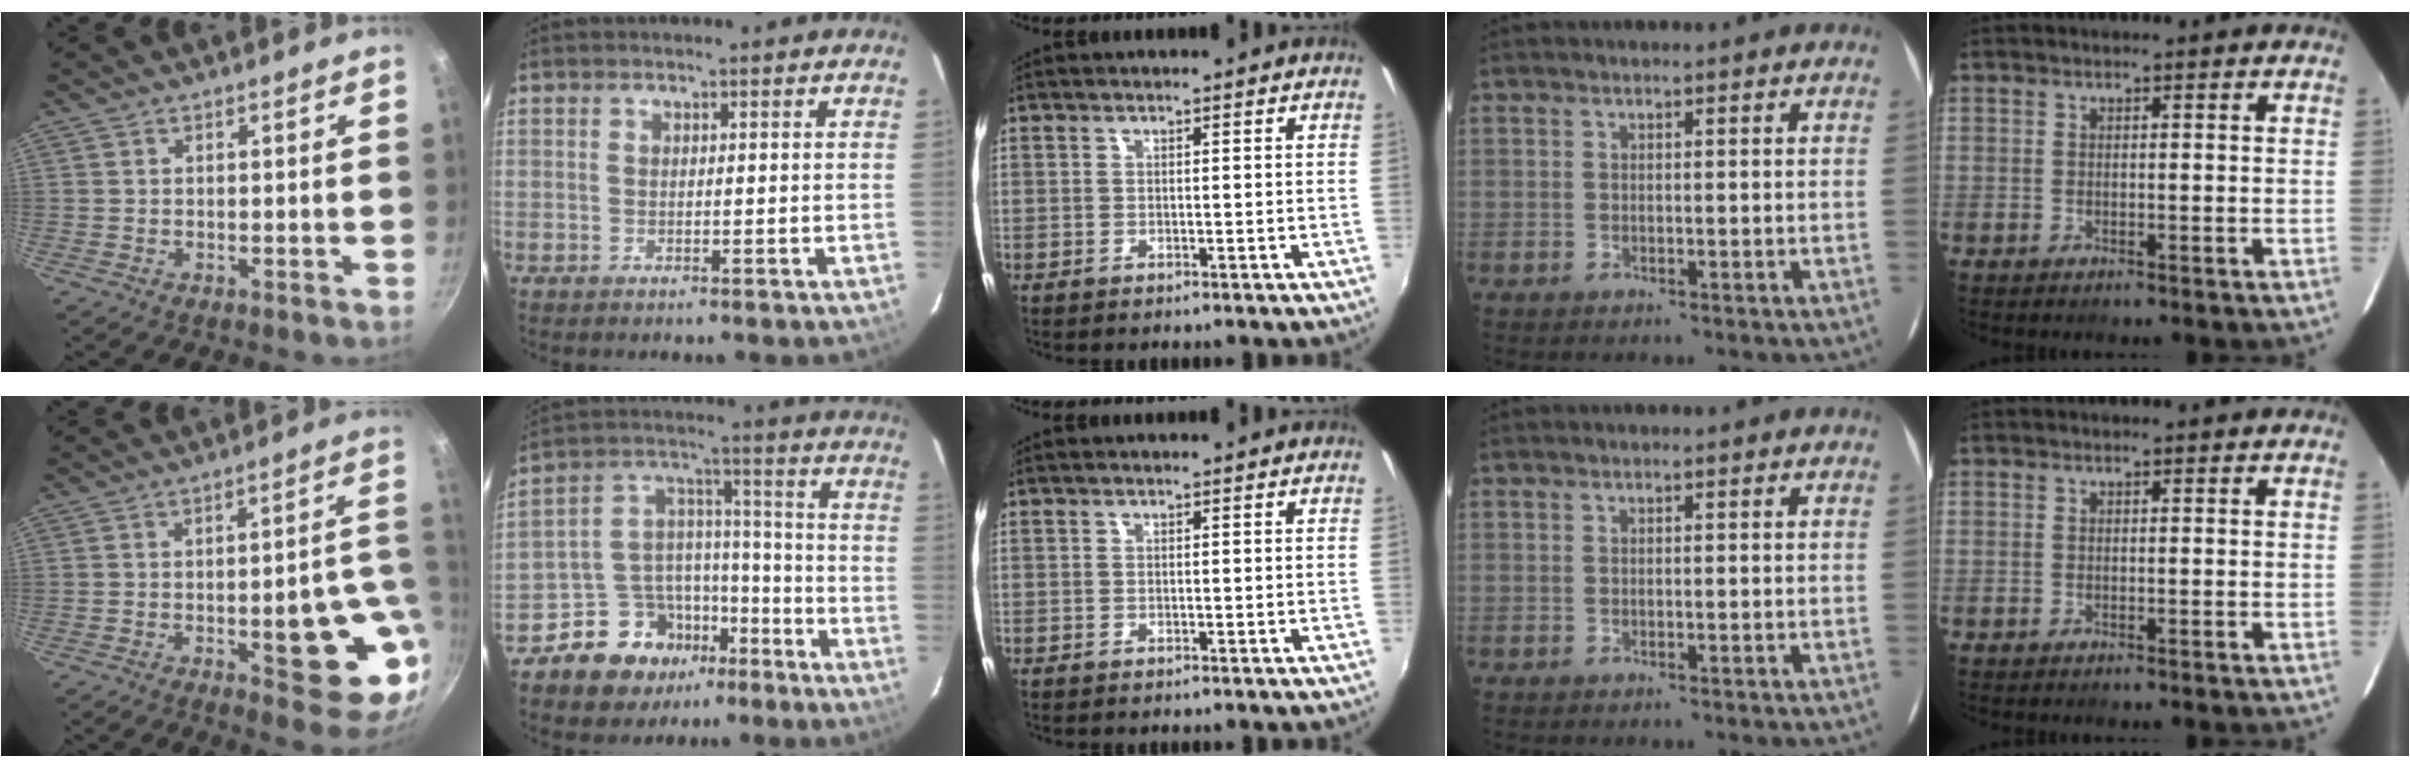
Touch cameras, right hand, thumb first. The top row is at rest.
{"thumb": {"total": 17.1, "force": [-4.2, 6.2, 15.4], "torque": [-0.141, 0.027, -0.053]}, "index": {"total": 13.5, "force": [-9.3, 9.2, 3.3], "torque": [-0.077, 0.065, -0.145]}}